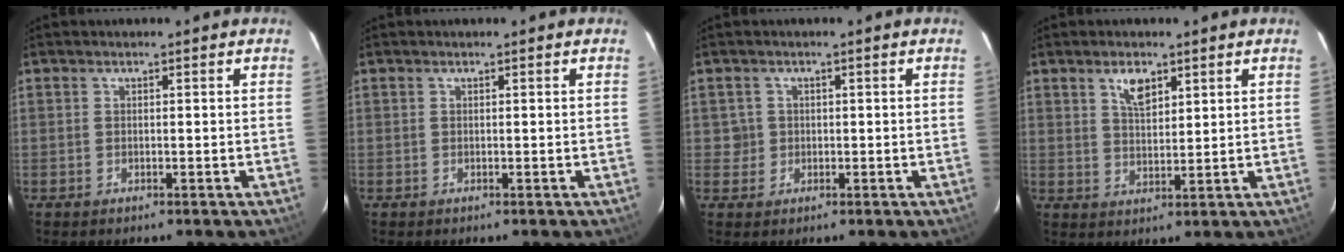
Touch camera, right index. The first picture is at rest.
{"total": 0.0}
{"total": 2.3, "force": [0.0, 2.3, -0.1], "torque": [0.009, 0.013, 0.004]}
{"total": 4.7, "force": [2.7, 2.2, 3.2], "torque": [-0.054, 0.003, 0.050]}